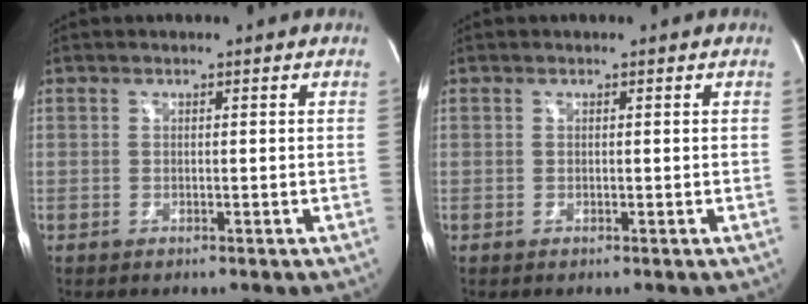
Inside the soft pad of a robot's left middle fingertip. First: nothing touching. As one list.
[{"total": 0.0}]